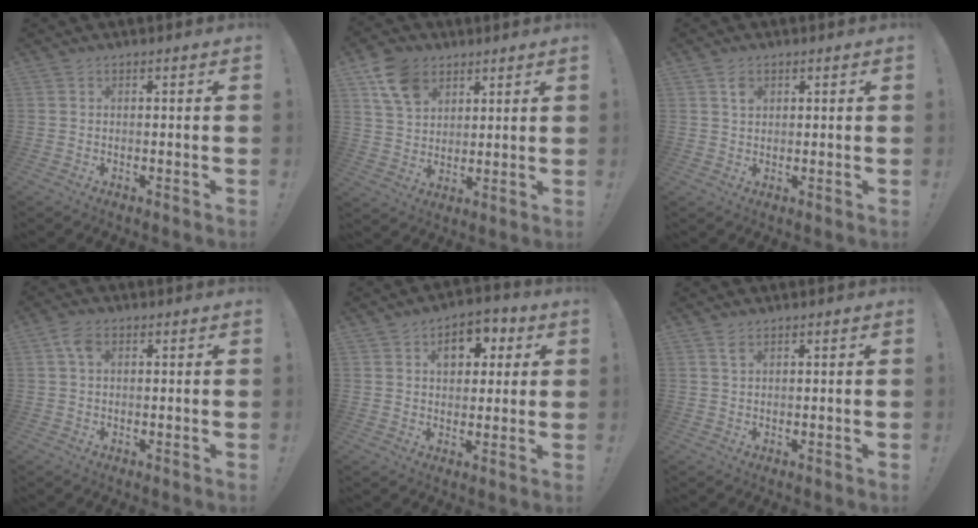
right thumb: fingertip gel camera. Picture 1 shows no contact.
{"total": 11.8, "force": [6.6, 8.2, 5.3], "torque": [-0.087, -0.025, 0.129]}
{"total": 2.6, "force": [1.4, 1.6, 1.4], "torque": [-0.007, -0.008, 0.020]}
{"total": 4.2, "force": [1.4, 2.4, 3.1], "torque": [-0.055, 0.003, 0.027]}
{"total": 9.0, "force": [3.3, 6.3, 5.6], "torque": [-0.066, -0.003, 0.055]}
{"total": 1.9, "force": [1.1, 0.7, 1.3], "torque": [-0.012, -0.007, 0.017]}